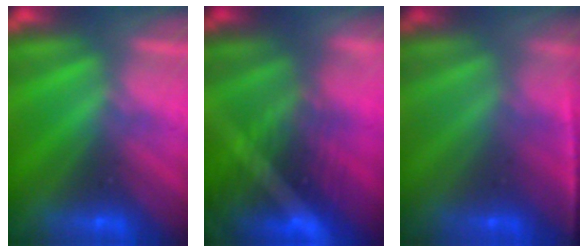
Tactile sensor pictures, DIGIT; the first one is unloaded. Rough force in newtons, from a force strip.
{"total": 7.0}
{"total": 1.7}